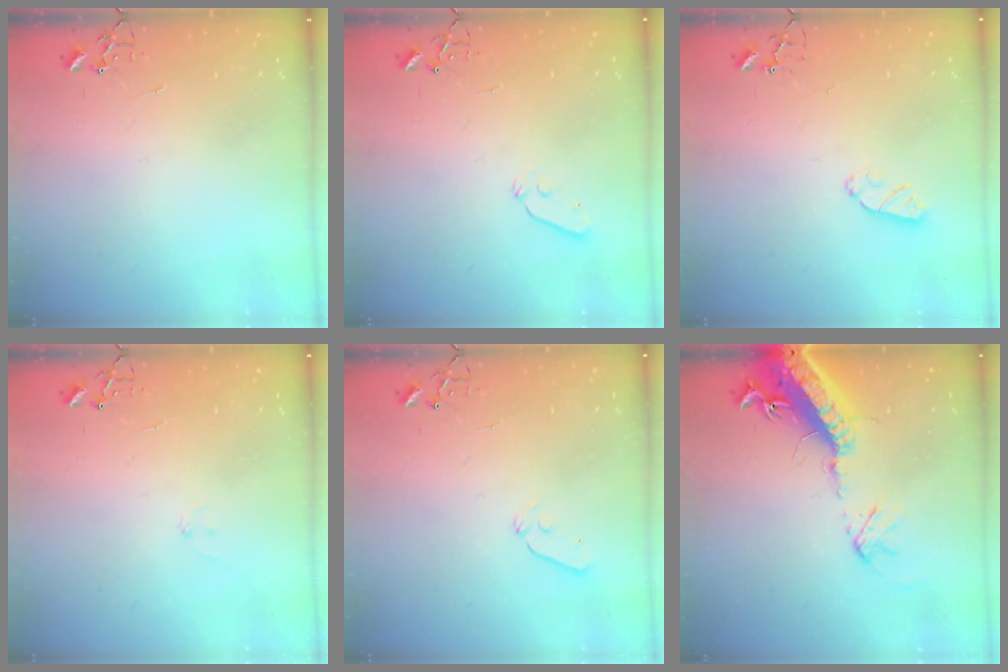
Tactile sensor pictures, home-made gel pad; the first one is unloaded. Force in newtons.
{"total": 4.0, "press": 4.0, "slide": 0.5}
{"total": 5.5, "press": 5.5, "slide": 0.5}
{"total": 7.0, "press": 7.0, "slide": 0.7}
{"total": 4.9, "press": 4.8, "slide": 0.7}
{"total": 20.9, "press": 20.3, "slide": 4.9}